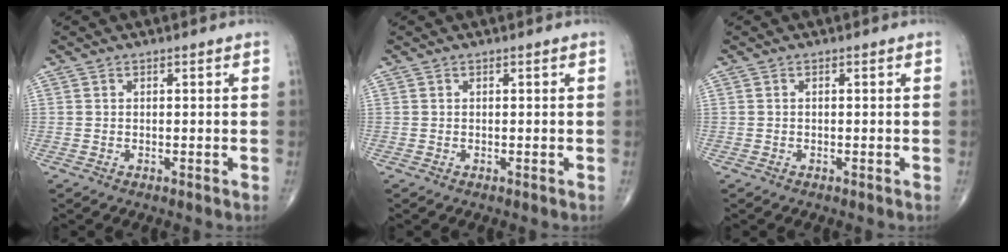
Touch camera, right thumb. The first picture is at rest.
{"total": 0.0}
{"total": 0.0}